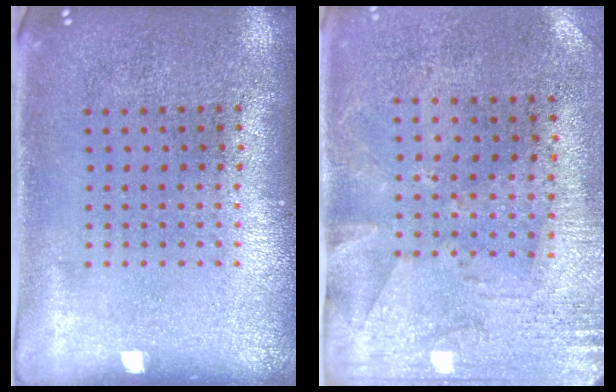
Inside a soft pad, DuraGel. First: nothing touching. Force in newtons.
{"total": 2.8, "press": 2.2, "slide": 1.6}